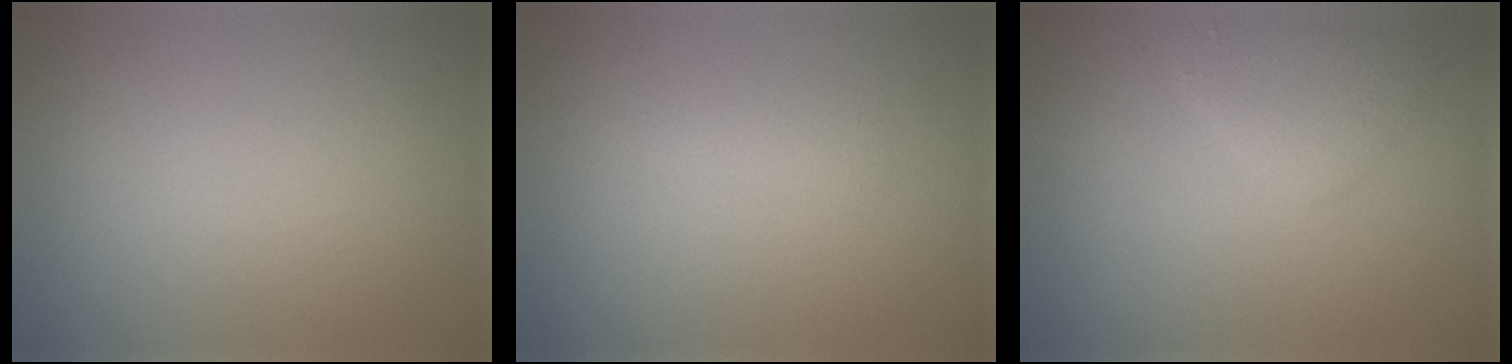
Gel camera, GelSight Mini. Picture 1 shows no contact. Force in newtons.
{"total": 1.3, "press": 1.3, "slide": 0.0}
{"total": 2.1, "press": 2.1, "slide": 0.0}